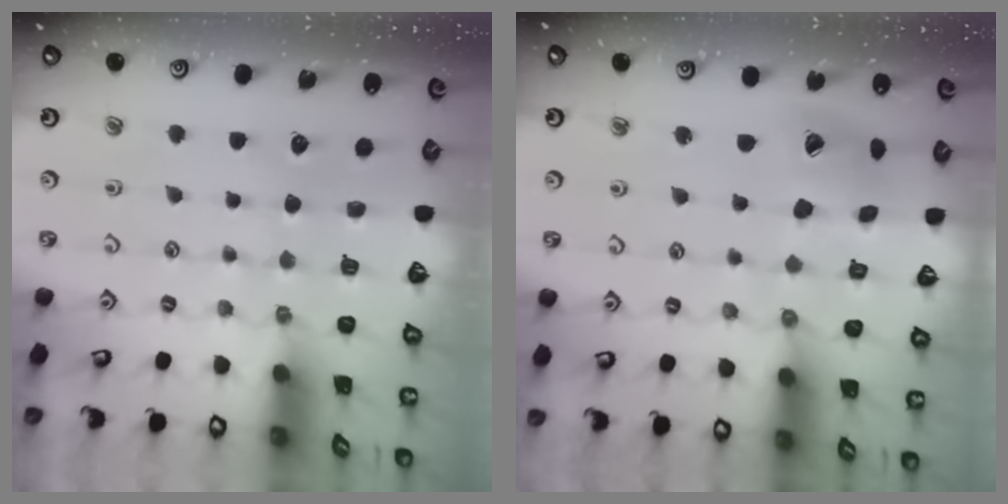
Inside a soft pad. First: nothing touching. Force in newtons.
{"total": 12.7, "press": 12.6, "slide": 1.4}